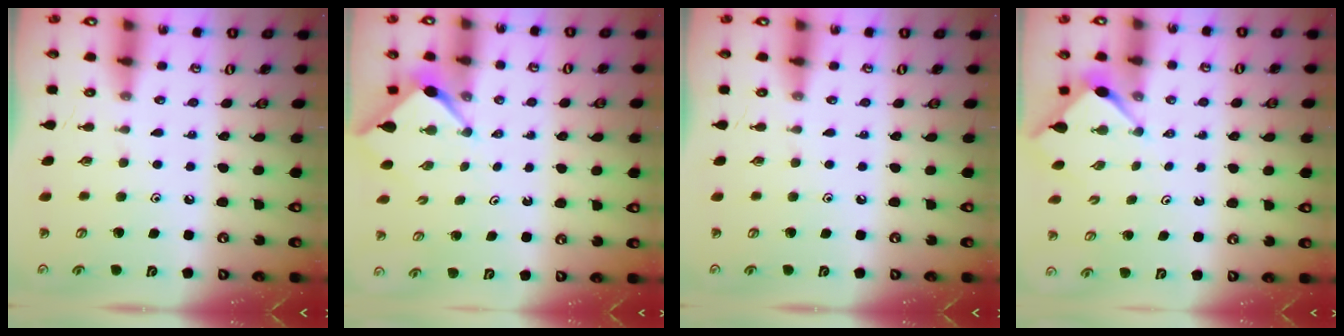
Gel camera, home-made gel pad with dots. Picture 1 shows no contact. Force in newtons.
{"total": 2.5, "press": 2.5, "slide": 0.3}
{"total": 0.0}
{"total": 2.9, "press": 2.9, "slide": 0.3}